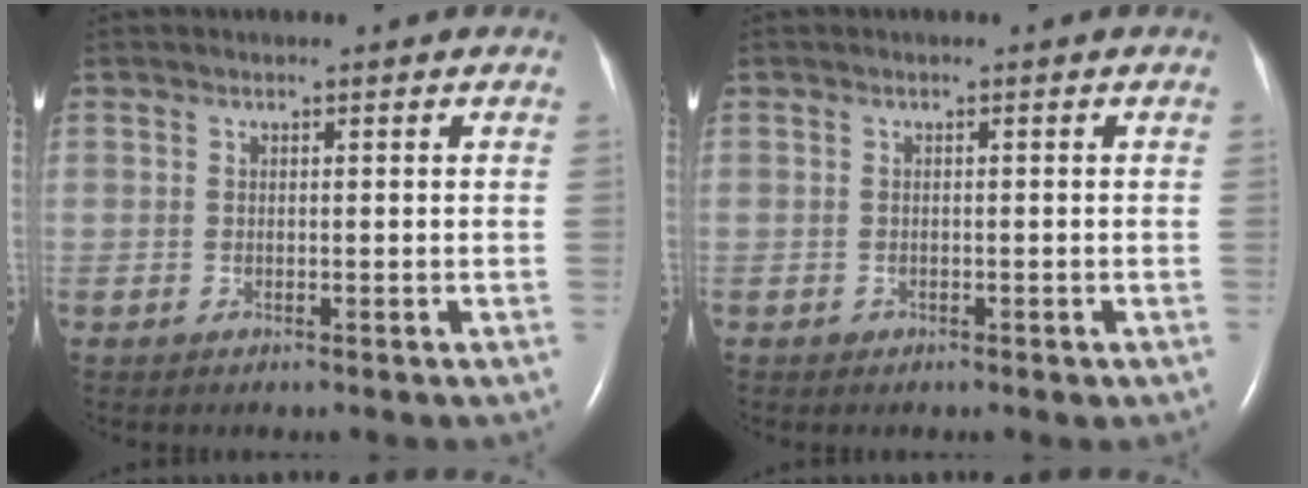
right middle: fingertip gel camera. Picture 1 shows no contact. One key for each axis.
{"total": 0.7, "fx": -0.5, "fy": 0.6, "fz": 0.2, "tx": -0.005, "ty": 0.001, "tz": -0.006}